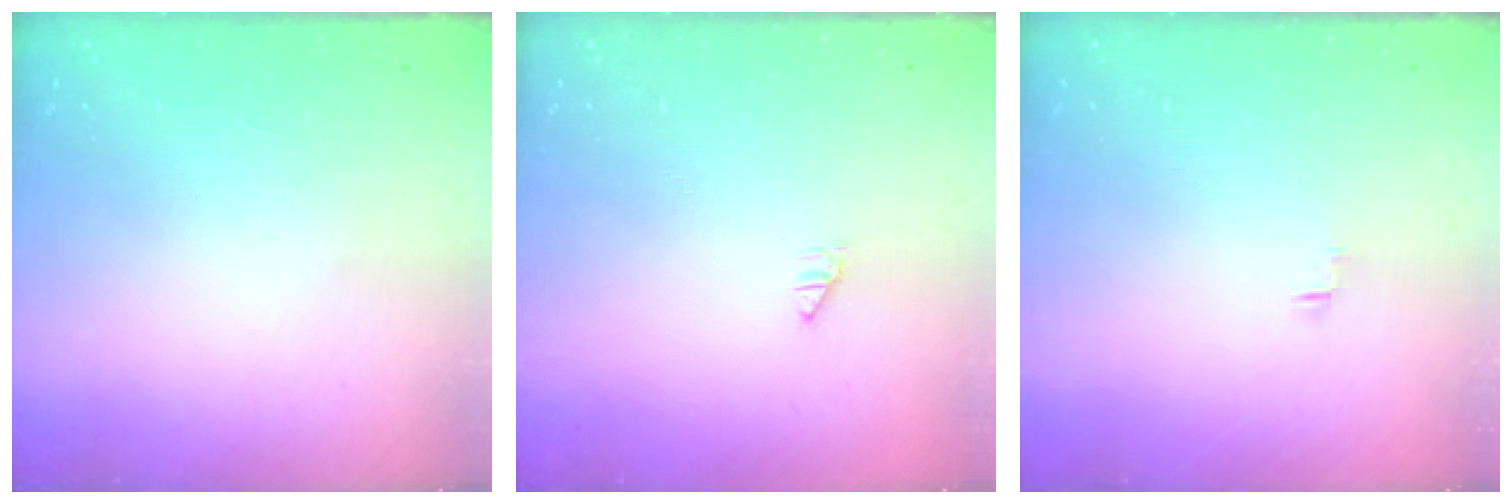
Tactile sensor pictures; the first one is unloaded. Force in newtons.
{"total": 0.0}
{"total": 0.0}